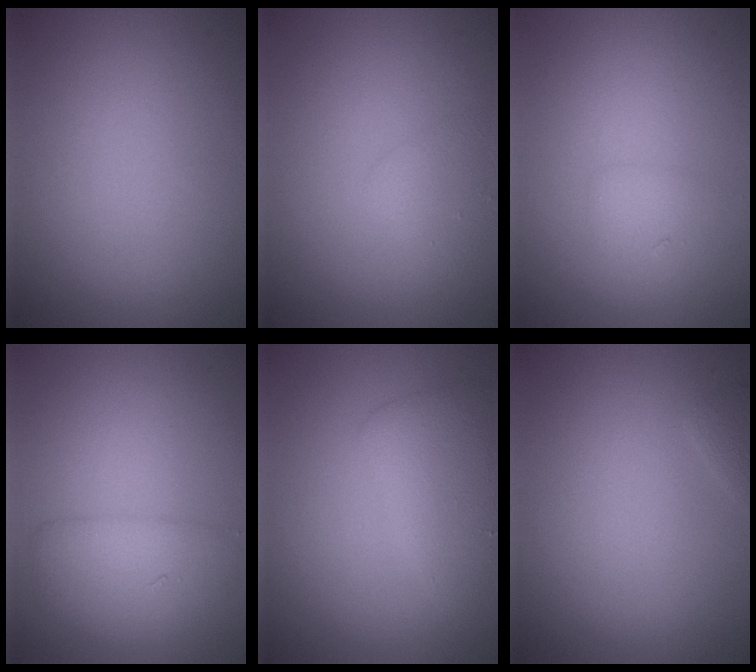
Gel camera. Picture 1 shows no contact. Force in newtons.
{"total": 1.5, "press": 1.5, "slide": 0.0}
{"total": 1.2, "press": 1.2, "slide": 0.1}
{"total": 3.0, "press": 3.0, "slide": 0.1}
{"total": 3.7, "press": 3.7, "slide": 0.1}
{"total": 0.7, "press": 0.7, "slide": 0.1}